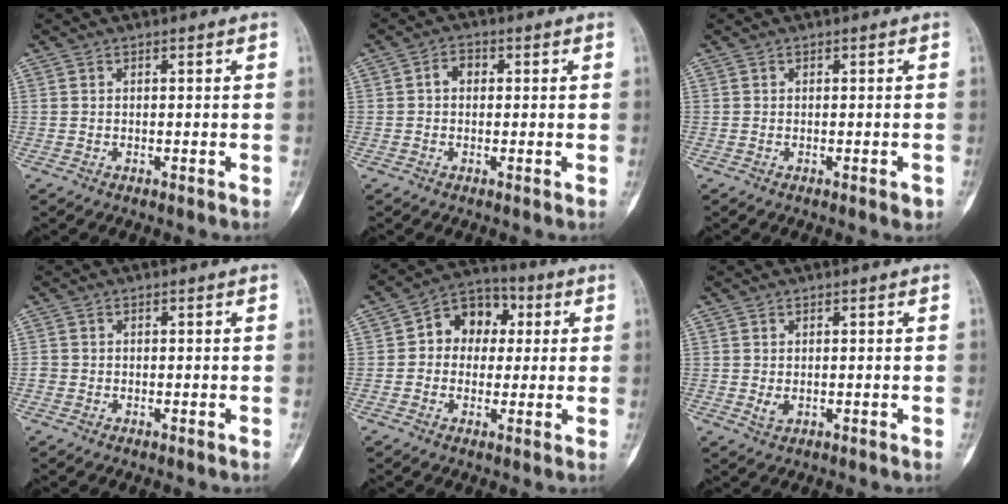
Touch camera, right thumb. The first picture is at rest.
{"total": 2.6, "force": [0.2, 2.0, 1.6], "torque": [-0.019, 0.011, -0.001]}
{"total": 1.2, "force": [-0.6, 0.5, 1.0], "torque": [-0.009, 0.001, -0.005]}
{"total": 0.9, "force": [-0.3, 0.9, 0.2], "torque": [0.000, 0.004, -0.008]}
{"total": 10.2, "force": [1.7, 8.2, 5.8], "torque": [-0.045, 0.019, 0.014]}
{"total": 1.5, "force": [0.0, 1.0, 1.1], "torque": [-0.019, -0.002, 0.004]}